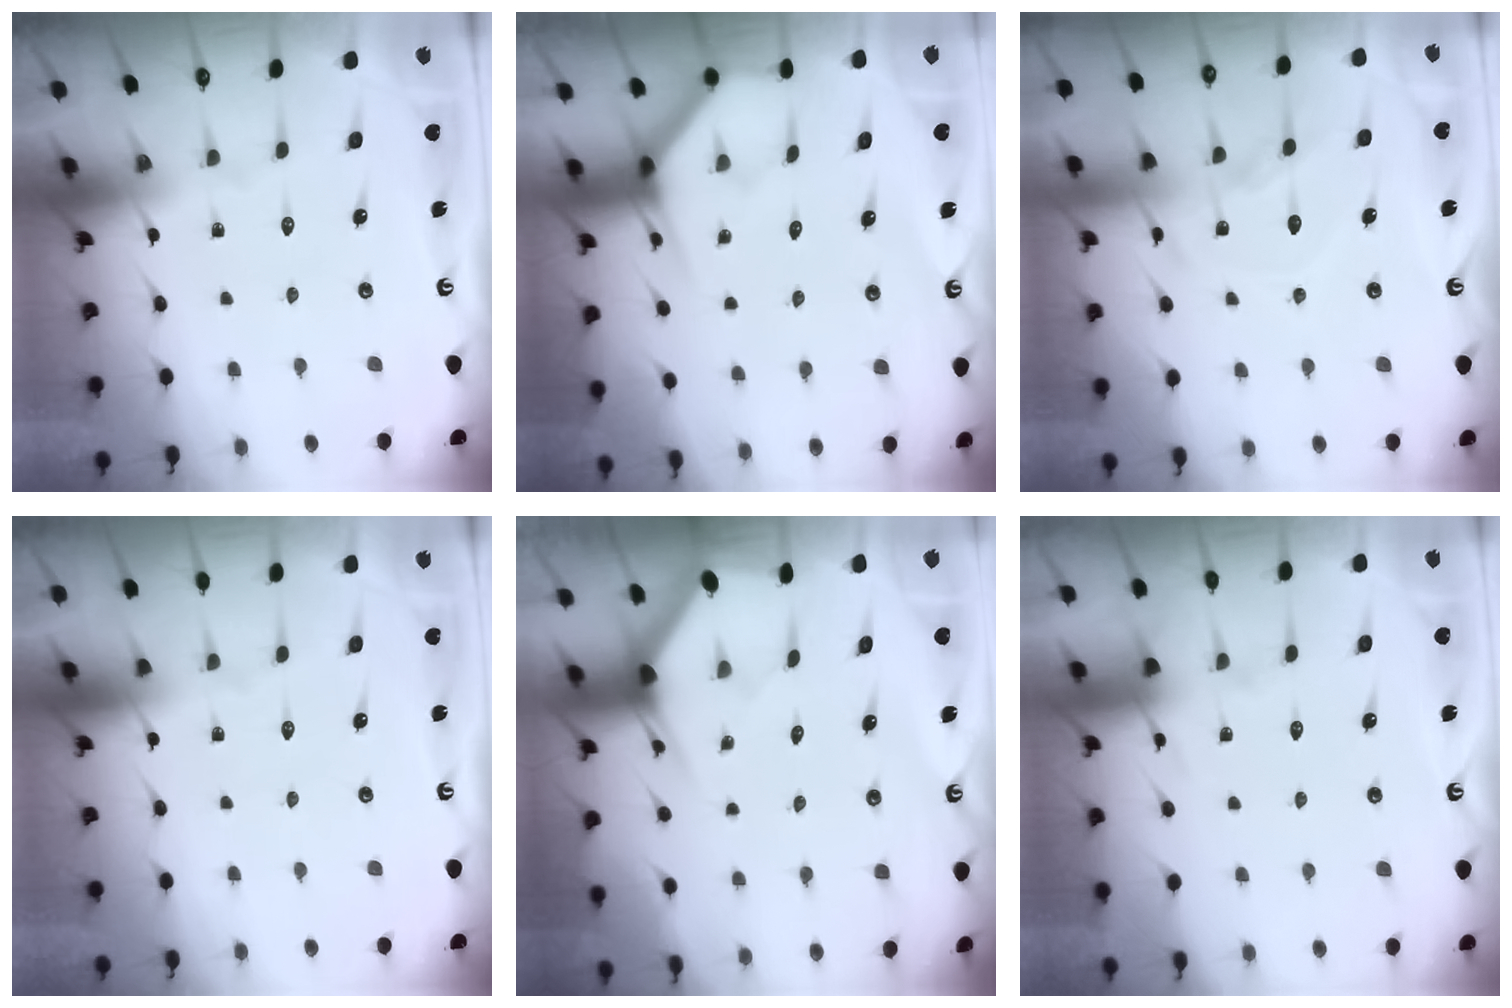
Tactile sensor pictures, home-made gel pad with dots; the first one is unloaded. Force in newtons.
{"total": 3.6, "press": 3.6, "slide": 0.3}
{"total": 11.5, "press": 11.4, "slide": 1.1}
{"total": 0.0}
{"total": 2.9, "press": 2.9, "slide": 0.1}
{"total": 3.8, "press": 3.7, "slide": 0.6}